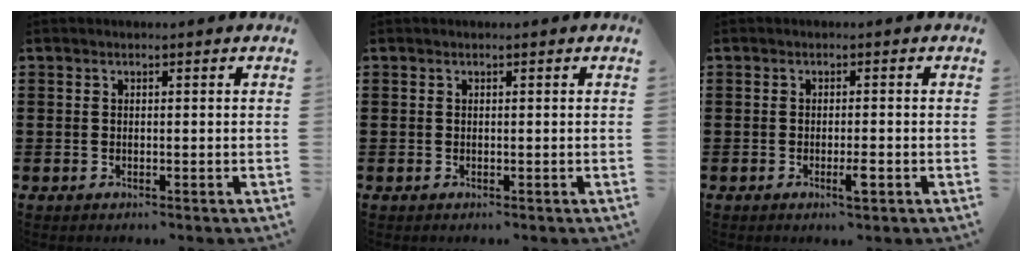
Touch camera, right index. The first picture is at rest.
{"total": 0.0}
{"total": 2.4, "force": [-1.1, 0.3, 2.1], "torque": [-0.035, -0.002, -0.019]}